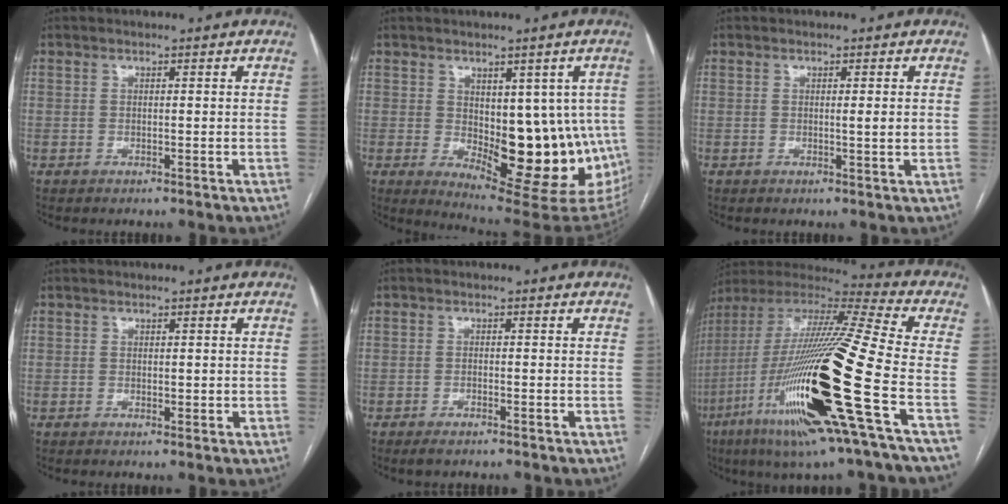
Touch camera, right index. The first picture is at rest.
{"total": 17.0, "force": [-2.1, 7.3, 15.2], "torque": [-0.143, -0.001, -0.003]}
{"total": 1.8, "force": [0.2, 0.0, 1.8], "torque": [-0.026, -0.003, 0.003]}
{"total": 1.1, "force": [0.3, 0.8, 0.7], "torque": [-0.008, -0.003, 0.006]}
{"total": 1.6, "force": [-1.2, 0.5, 1.0], "torque": [-0.020, -0.002, -0.017]}
{"total": 28.7, "force": [-8.9, 1.5, 27.2], "torque": [-0.528, -0.042, -0.170]}